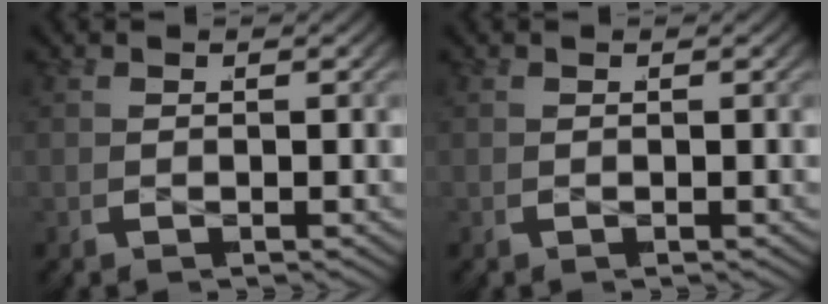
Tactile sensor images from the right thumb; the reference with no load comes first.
{"total": 0.0}